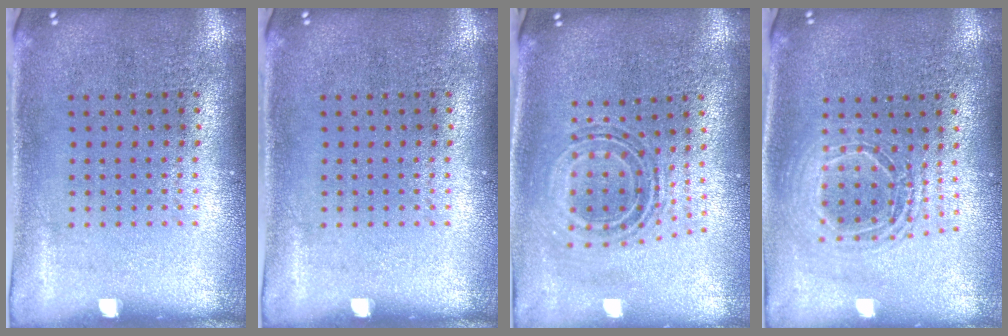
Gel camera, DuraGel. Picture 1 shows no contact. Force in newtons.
{"total": 0.0}
{"total": 0.8, "press": 0.8, "slide": 0.3}
{"total": 1.6, "press": 1.3, "slide": 0.8}